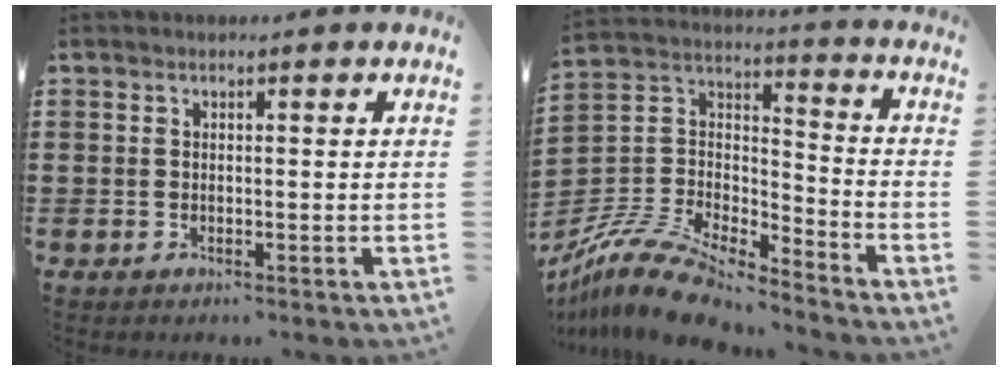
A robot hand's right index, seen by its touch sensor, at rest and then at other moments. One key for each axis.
{"total": 11.7, "fx": -10.6, "fy": 2.5, "fz": 4.3, "tx": -0.105, "ty": 0.013, "tz": -0.216}